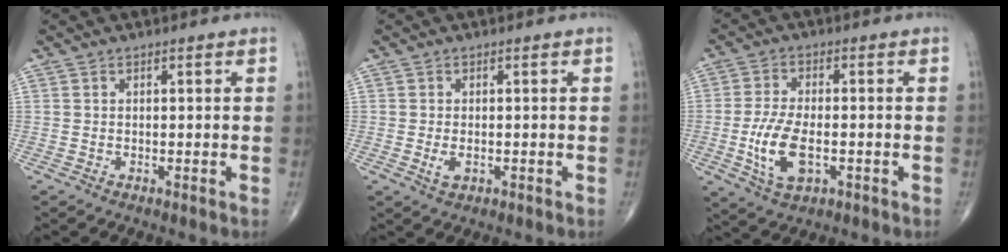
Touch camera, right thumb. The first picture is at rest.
{"total": 2.4, "force": [-0.5, 1.3, 1.9], "torque": [-0.036, -0.004, -0.007]}
{"total": 9.7, "force": [-2.2, 4.8, 8.1], "torque": [-0.163, 0.002, -0.036]}